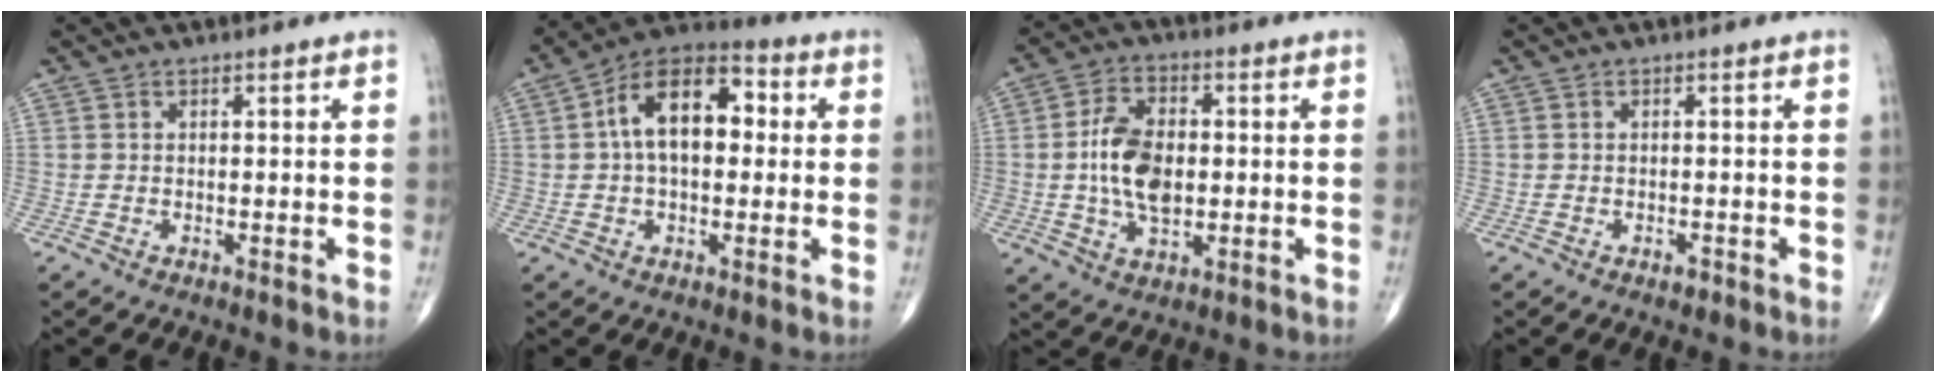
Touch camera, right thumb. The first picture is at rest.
{"total": 14.1, "force": [1.8, 8.2, 11.4], "torque": [-0.172, 0.034, 0.017]}
{"total": 11.0, "force": [-0.1, 6.6, 8.8], "torque": [-0.153, 0.005, -0.003]}
{"total": 1.1, "force": [-0.7, 0.5, 0.6], "torque": [-0.005, 0.000, -0.012]}